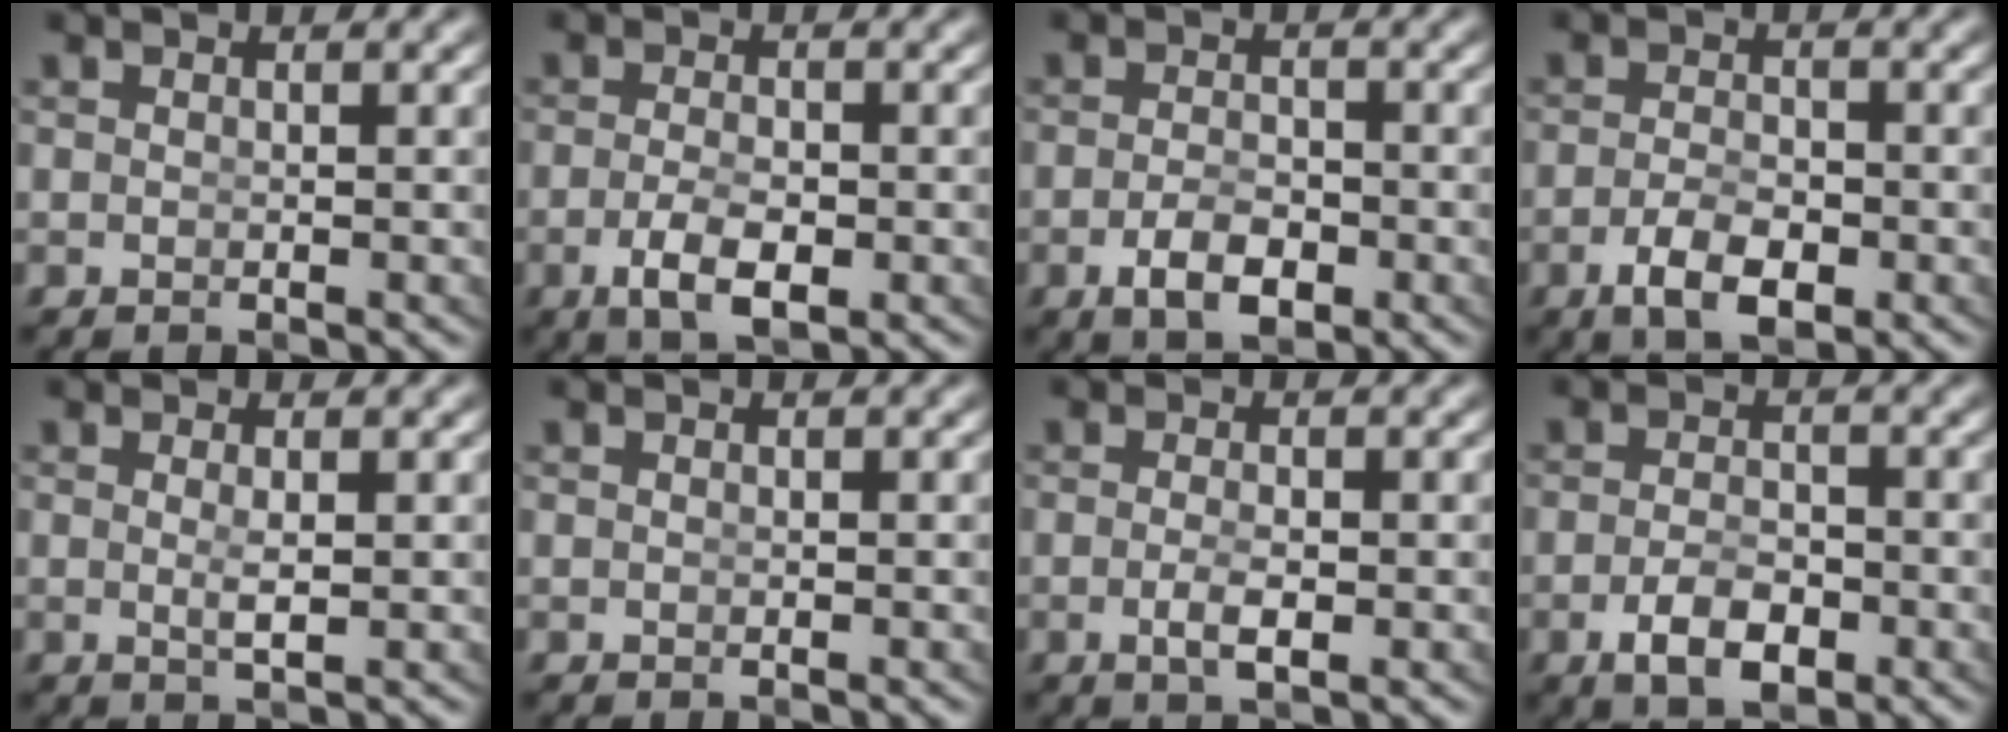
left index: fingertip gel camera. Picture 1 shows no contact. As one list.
[{"total": 3.9, "force": [-1.6, 1.5, 3.2], "torque": [-0.061, -0.023, -0.017]}, {"total": 3.4, "force": [-1.9, 1.5, 2.4], "torque": [-0.037, -0.016, -0.026]}, {"total": 3.8, "force": [-2.0, 1.5, 2.9], "torque": [-0.046, -0.019, -0.027]}, {"total": 1.3, "force": [0.1, -0.5, 1.2], "torque": [-0.025, -0.016, 0.010]}, {"total": 0.0}, {"total": 2.0, "force": [-1.0, 0.2, 1.8], "torque": [-0.037, -0.018, -0.008]}, {"total": 3.8, "force": [-2.1, 1.7, 2.7], "torque": [-0.043, -0.018, -0.027]}]